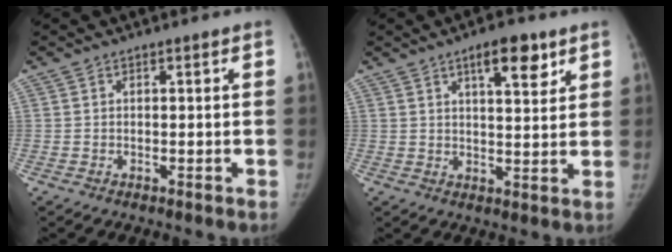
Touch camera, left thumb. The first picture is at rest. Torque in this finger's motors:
{"motor_torque": [0.53, -0.04, 0.82, -0.75, 0.25]}